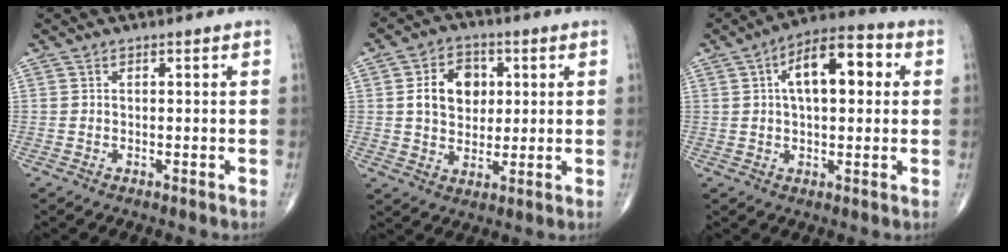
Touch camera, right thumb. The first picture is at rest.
{"total": 9.5, "force": [1.9, 7.2, 5.9], "torque": [-0.069, -0.001, 0.032]}
{"total": 12.6, "force": [2.9, 5.9, 10.7], "torque": [-0.153, 0.023, 0.038]}